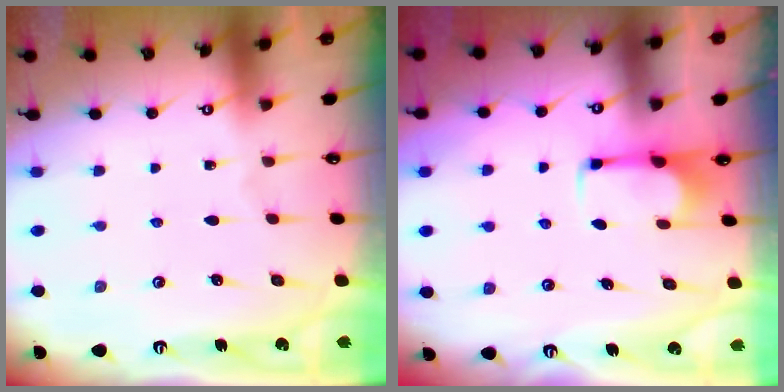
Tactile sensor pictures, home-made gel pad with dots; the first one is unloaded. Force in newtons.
{"total": 4.9, "press": 4.9, "slide": 0.6}